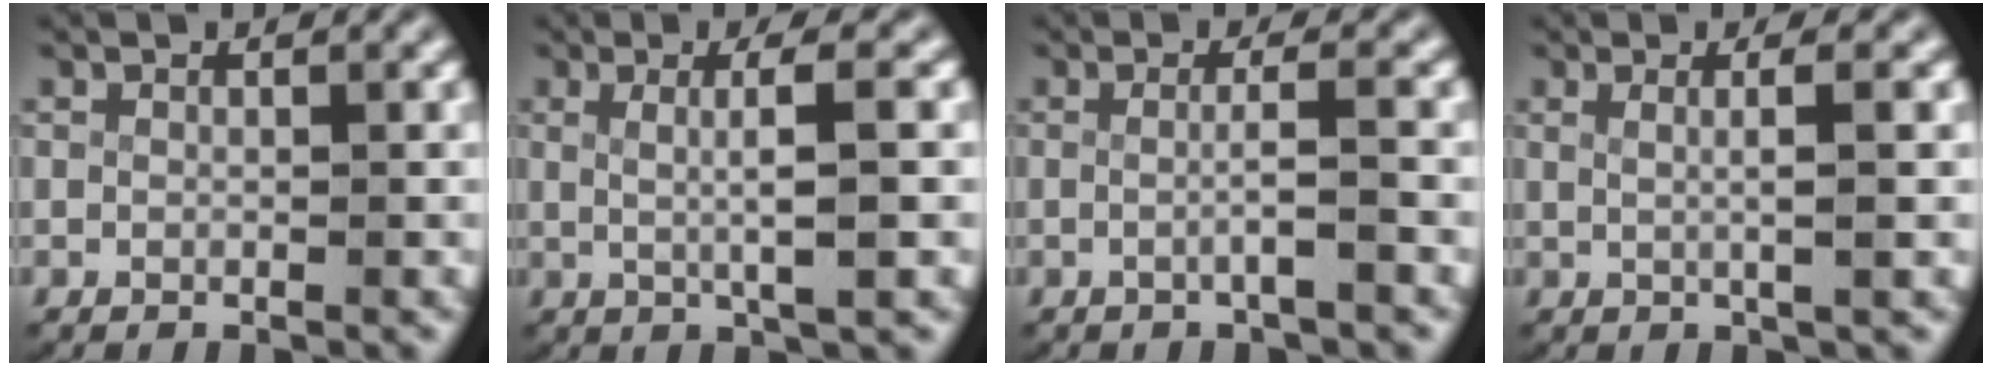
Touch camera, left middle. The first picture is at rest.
{"total": 4.1, "force": [0.7, 0.2, 4.1], "torque": [-0.064, 0.000, 0.016]}
{"total": 2.1, "force": [-0.8, -0.4, 1.9], "torque": [-0.032, -0.002, -0.016]}
{"total": 2.6, "force": [0.6, -0.1, 2.5], "torque": [-0.042, -0.001, 0.014]}